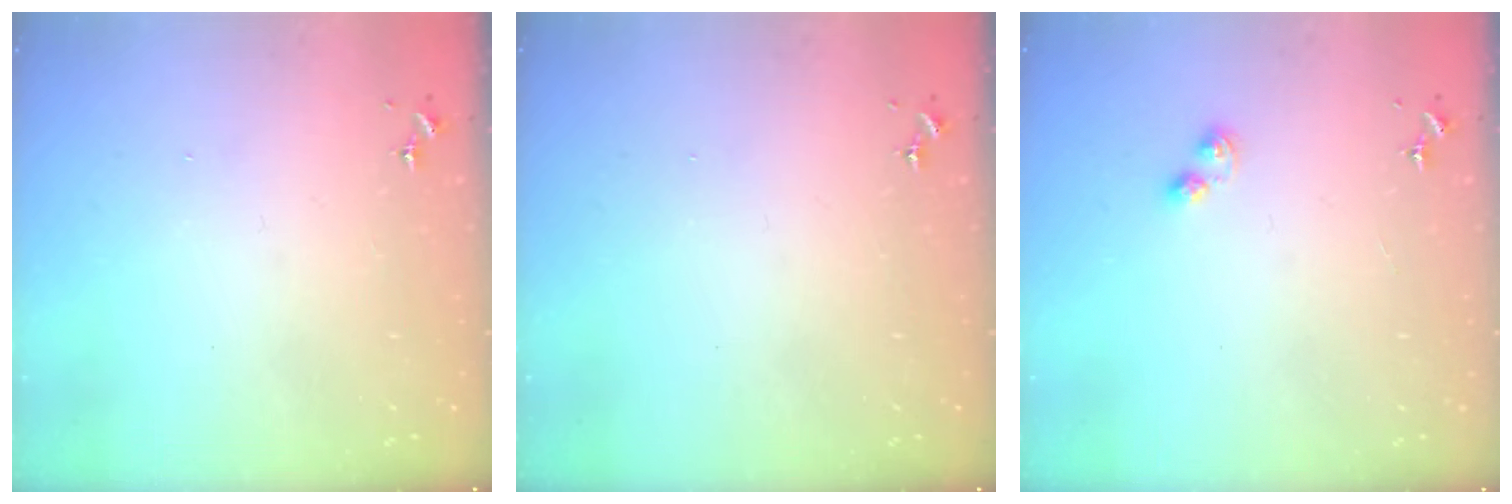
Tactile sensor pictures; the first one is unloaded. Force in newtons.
{"total": 0.0}
{"total": 3.2, "press": 3.2, "slide": 0.4}